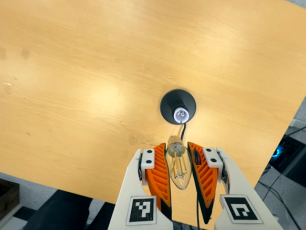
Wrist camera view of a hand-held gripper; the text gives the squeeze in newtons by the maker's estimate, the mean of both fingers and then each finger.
{"total": 19.5, "left": 19.8, "right": 19.3}